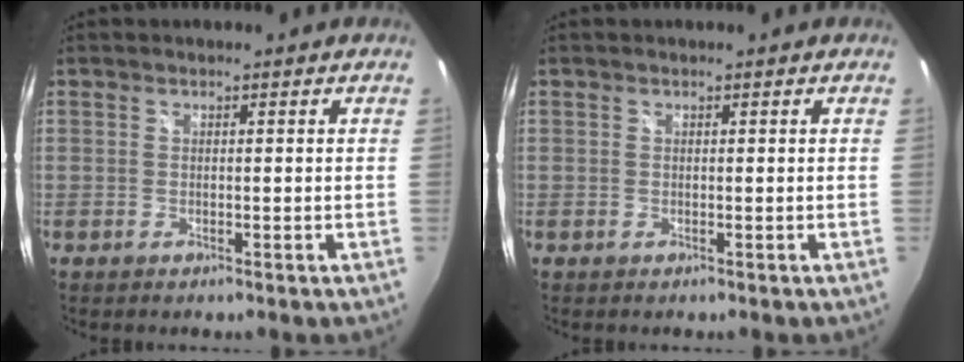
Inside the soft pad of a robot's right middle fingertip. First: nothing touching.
{"total": 0.0}